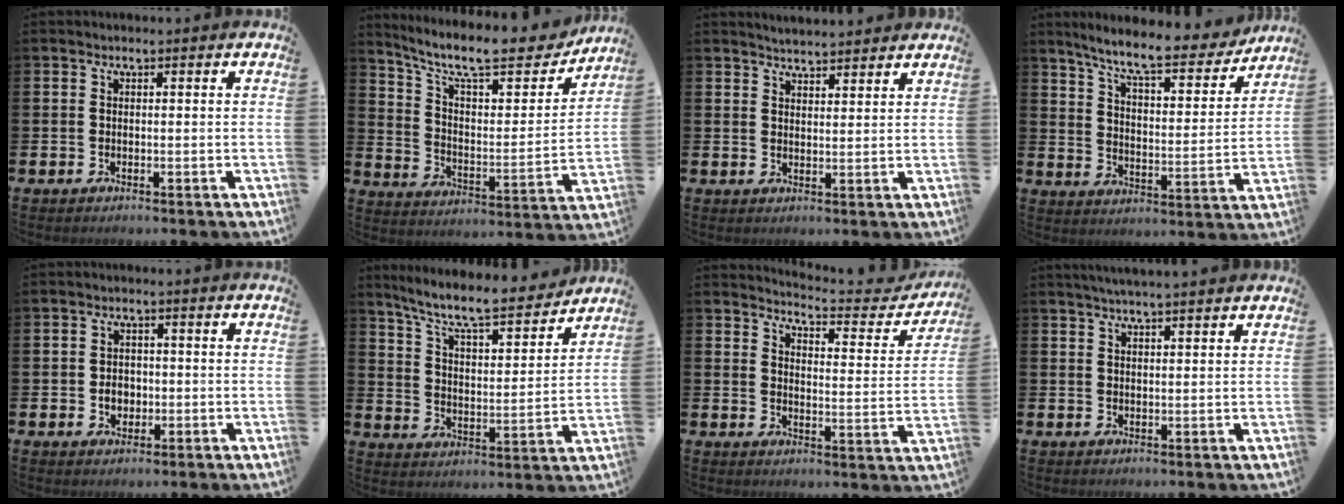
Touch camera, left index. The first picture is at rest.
{"total": 11.2, "force": [9.6, 3.0, 4.8], "torque": [-0.115, -0.072, 0.163]}
{"total": 3.5, "force": [3.5, 0.2, -0.1], "torque": [-0.005, -0.017, 0.064]}
{"total": 9.0, "force": [8.0, 1.4, 3.9], "torque": [-0.095, -0.052, 0.133]}
{"total": 2.7, "force": [-0.4, 2.2, 1.4], "torque": [-0.011, -0.003, -0.016]}
{"total": 8.8, "force": [7.9, 1.4, 3.6], "torque": [-0.101, -0.057, 0.134]}
{"total": 4.3, "force": [4.2, 0.5, 0.8], "torque": [-0.021, -0.043, 0.064]}
{"total": 2.7, "force": [2.6, -0.4, 0.6], "torque": [-0.015, -0.006, 0.048]}